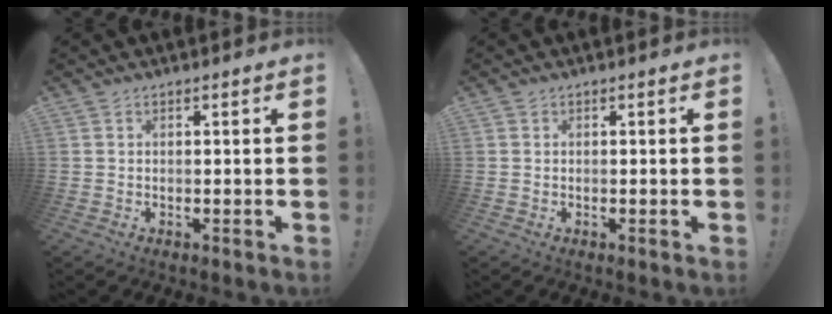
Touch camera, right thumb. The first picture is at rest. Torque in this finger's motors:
{"motor_torque": [-0.24, -0.07, 0.36, 0.01, -0.03]}